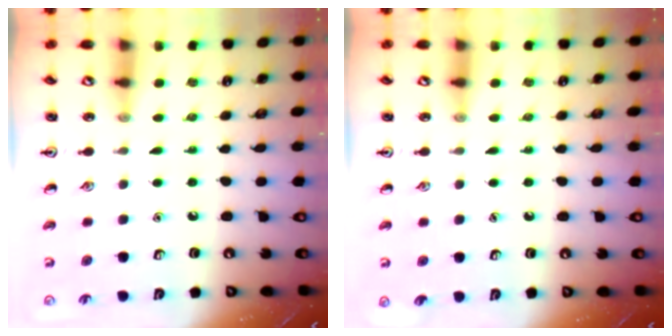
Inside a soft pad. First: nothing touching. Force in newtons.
{"total": 0.0}